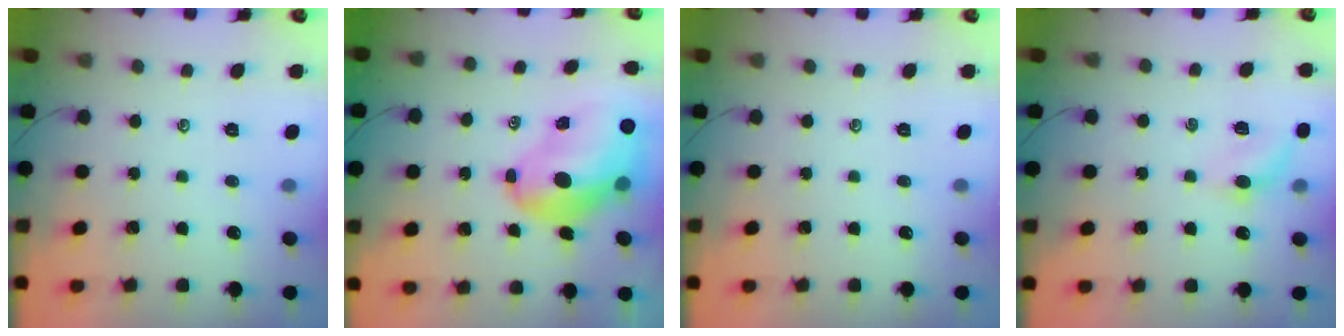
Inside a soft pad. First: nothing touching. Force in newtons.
{"total": 12.9, "press": 12.4, "slide": 3.5}
{"total": 0.0}
{"total": 6.4, "press": 6.2, "slide": 1.6}